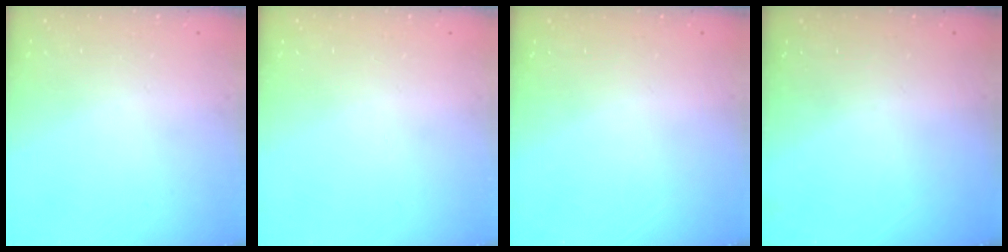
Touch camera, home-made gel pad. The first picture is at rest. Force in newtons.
{"total": 0.0}
{"total": 0.0}
{"total": 0.0}